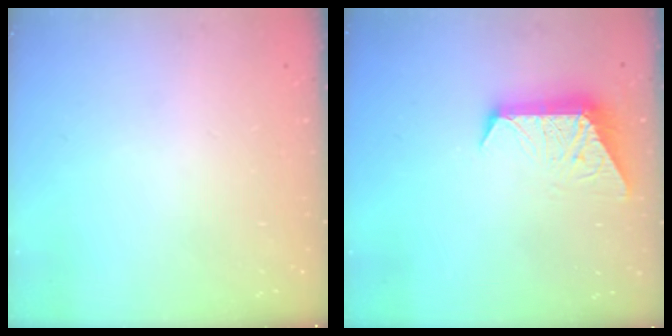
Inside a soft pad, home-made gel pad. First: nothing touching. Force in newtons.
{"total": 9.1, "press": 9.1, "slide": 0.7}